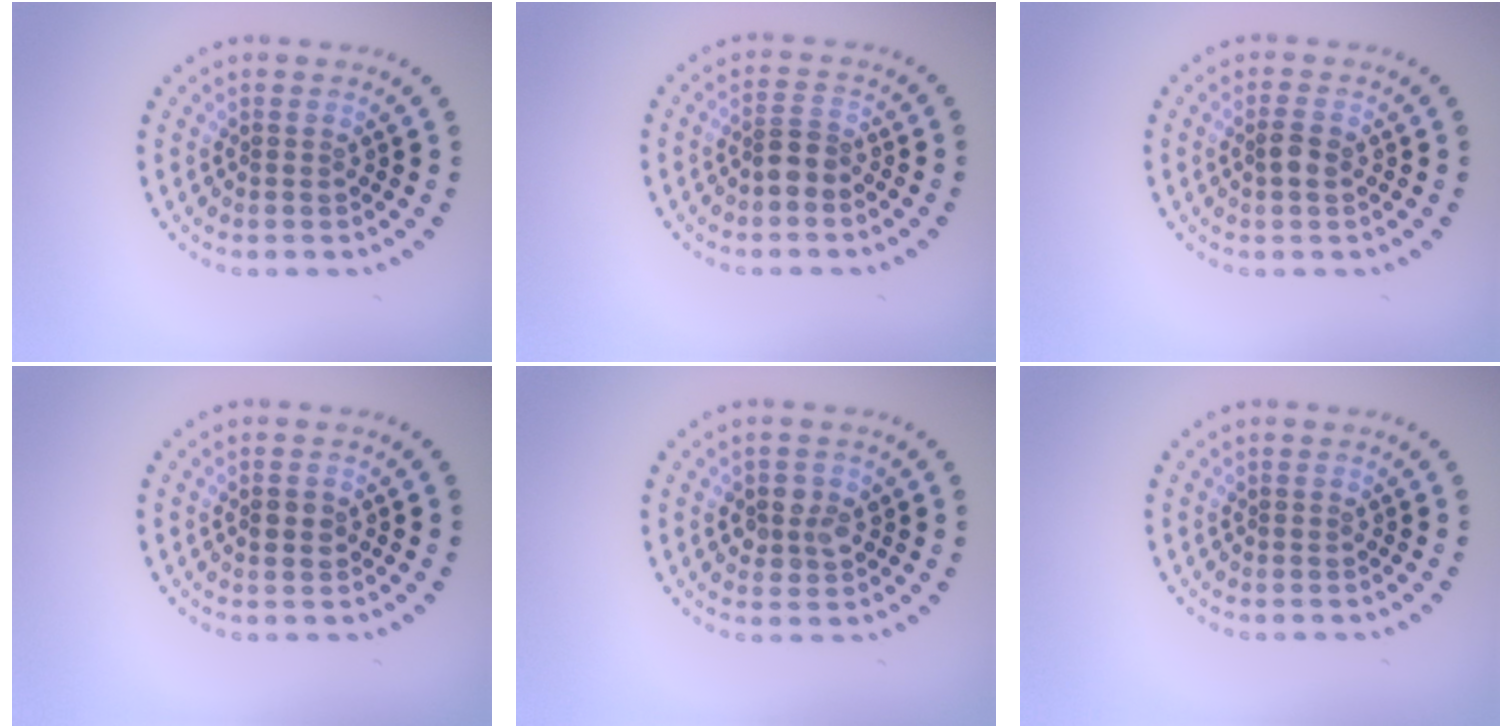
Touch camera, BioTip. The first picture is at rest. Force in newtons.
{"total": 2.2, "press": 1.8, "slide": 1.3}
{"total": 1.6, "press": 1.5, "slide": 0.4}
{"total": 1.4, "press": 1.4, "slide": 0.2}
{"total": 2.5, "press": 2.5, "slide": 0.6}
{"total": 0.0}